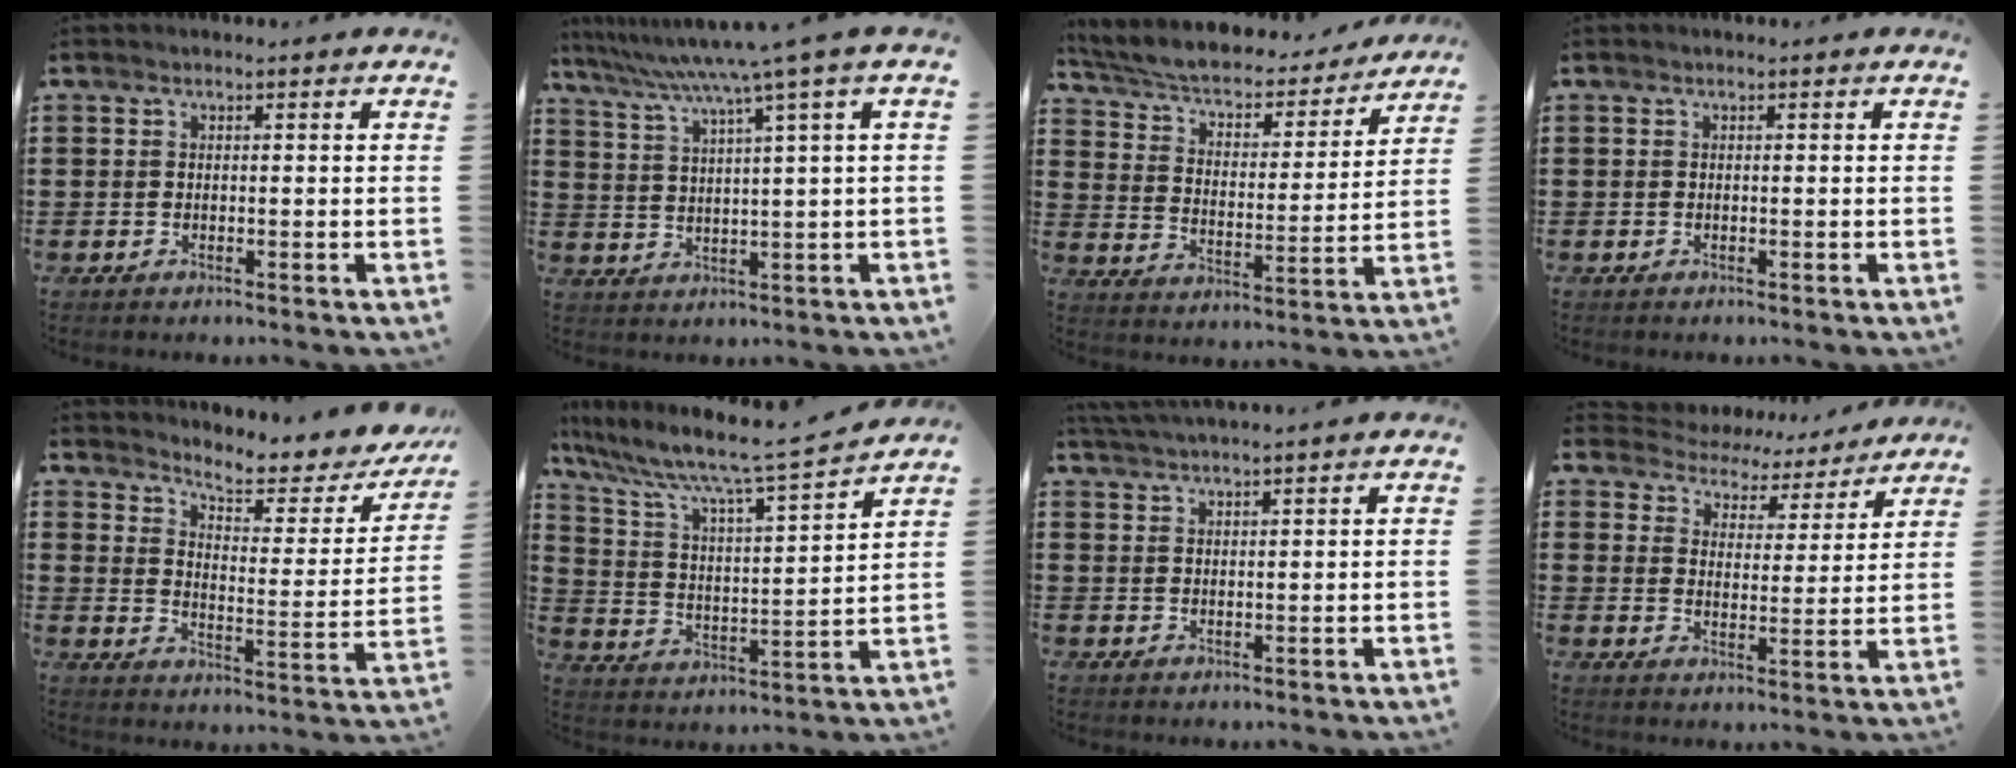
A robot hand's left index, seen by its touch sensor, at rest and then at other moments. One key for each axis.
{"total": 6.6, "fx": 4.2, "fy": -1.1, "fz": 4.9, "tx": -0.112, "ty": -0.033, "tz": 0.065}
{"total": 4.5, "fx": 4.0, "fy": 1.1, "fz": 1.9, "tx": -0.058, "ty": -0.031, "tz": 0.060}
{"total": 0.0}
{"total": 5.9, "fx": 5.2, "fy": 0.6, "fz": 2.8, "tx": -0.063, "ty": -0.041, "tz": 0.081}
{"total": 9.0, "fx": 7.7, "fy": 0.3, "fz": 4.6, "tx": -0.124, "ty": -0.056, "tz": 0.121}
{"total": 2.4, "fx": 2.3, "fy": -0.5, "fz": 0.4, "tx": -0.012, "ty": 0.000, "tz": 0.046}
{"total": 4.1, "fx": 4.0, "fy": 0.9, "fz": -0.4, "tx": -0.022, "ty": -0.031, "tz": 0.064}